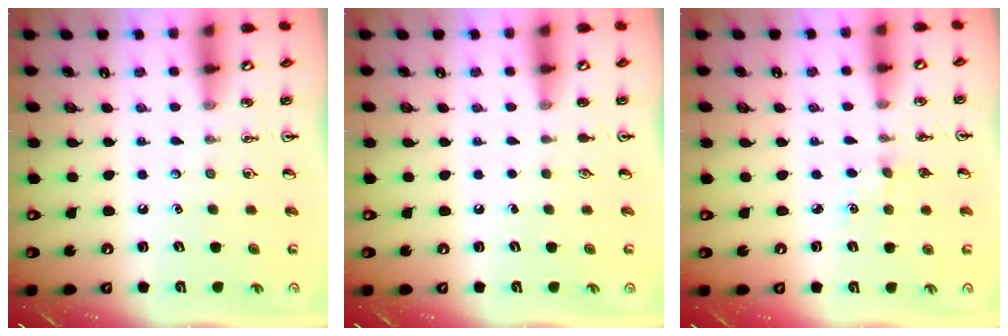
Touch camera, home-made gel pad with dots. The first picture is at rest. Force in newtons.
{"total": 0.0}
{"total": 2.0, "press": 2.0, "slide": 0.3}